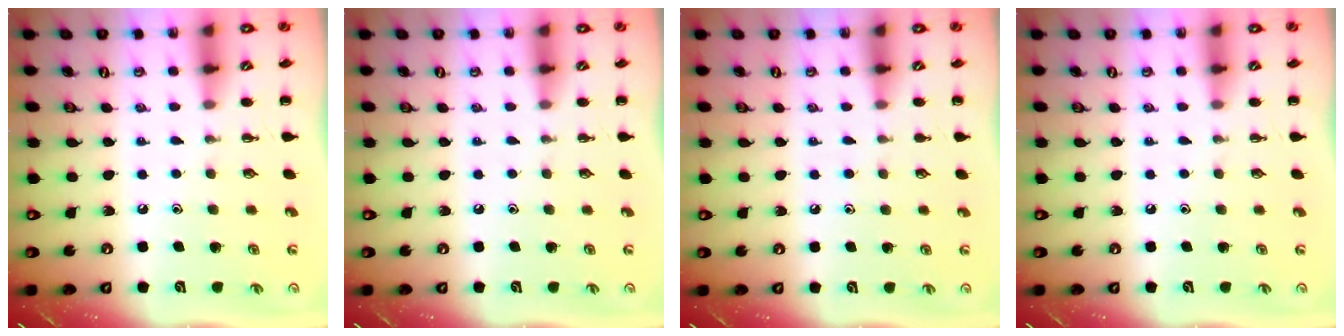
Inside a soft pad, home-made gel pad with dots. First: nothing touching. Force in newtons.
{"total": 0.0}
{"total": 5.1, "press": 4.8, "slide": 1.8}
{"total": 0.0}